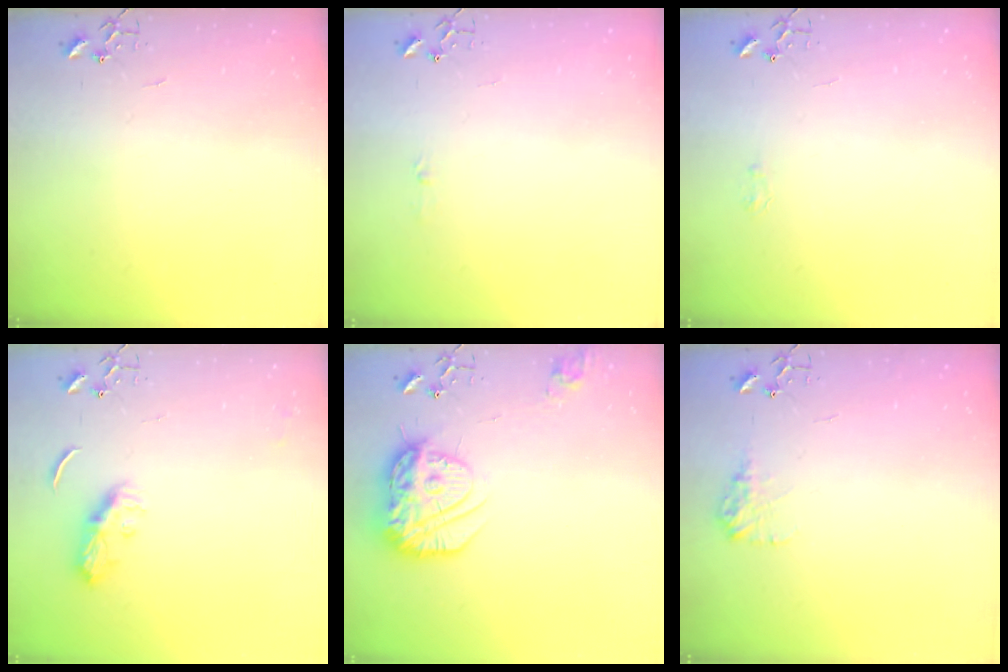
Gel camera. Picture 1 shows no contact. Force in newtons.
{"total": 3.5, "press": 3.5, "slide": 0.4}
{"total": 4.1, "press": 4.0, "slide": 0.7}
{"total": 8.4, "press": 8.4, "slide": 0.2}
{"total": 19.1, "press": 19.1, "slide": 1.1}
{"total": 9.6, "press": 9.6, "slide": 0.3}